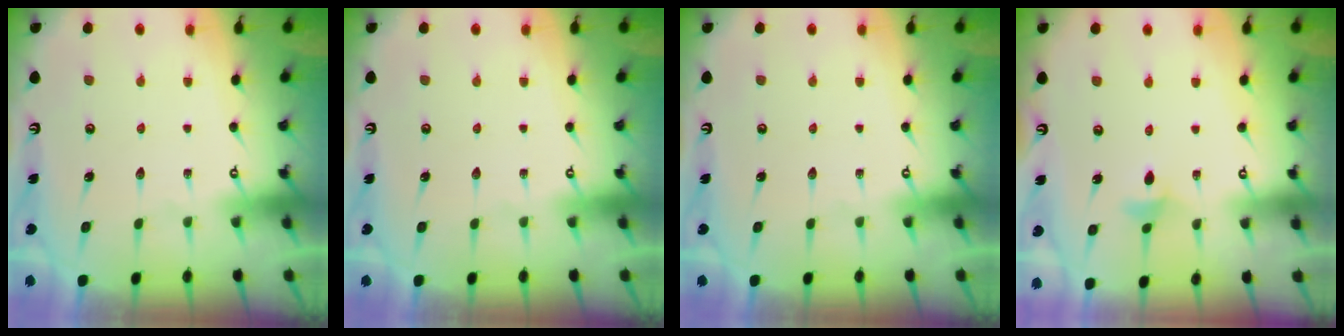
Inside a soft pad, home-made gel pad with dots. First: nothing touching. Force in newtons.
{"total": 0.0}
{"total": 0.0}
{"total": 3.4, "press": 3.3, "slide": 0.6}